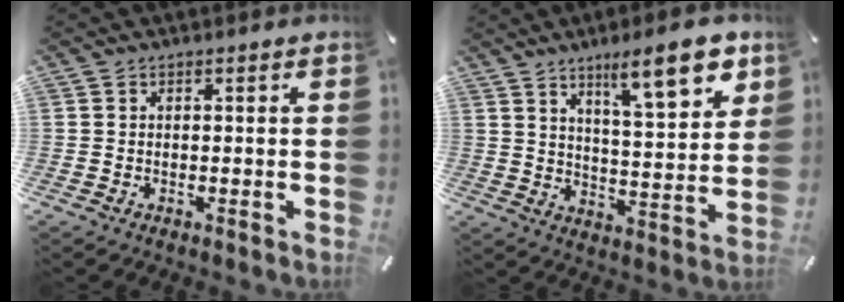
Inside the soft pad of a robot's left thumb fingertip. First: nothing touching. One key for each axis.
{"total": 14.4, "fx": 9.2, "fy": 4.2, "fz": 10.3, "tx": -0.145, "ty": -0.050, "tz": 0.147}